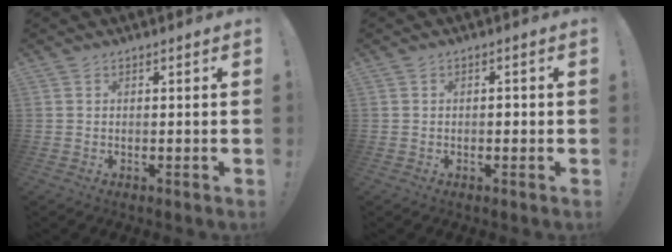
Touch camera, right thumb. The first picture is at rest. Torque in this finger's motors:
{"motor_torque": [0.48, -0.17, 0.21, -0.30, -0.01]}